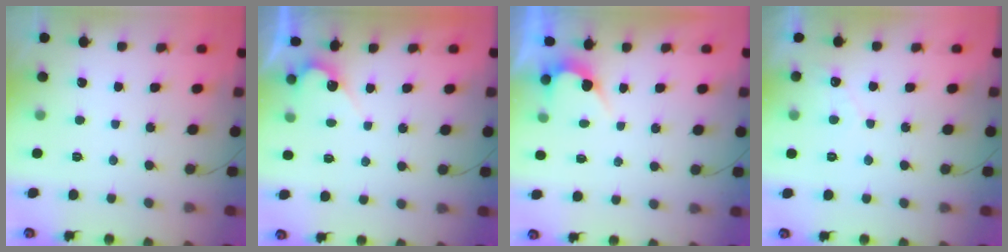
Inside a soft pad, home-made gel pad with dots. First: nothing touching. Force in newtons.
{"total": 3.7, "press": 3.7, "slide": 0.2}
{"total": 2.7, "press": 2.7, "slide": 0.2}
{"total": 2.5, "press": 2.5, "slide": 0.0}